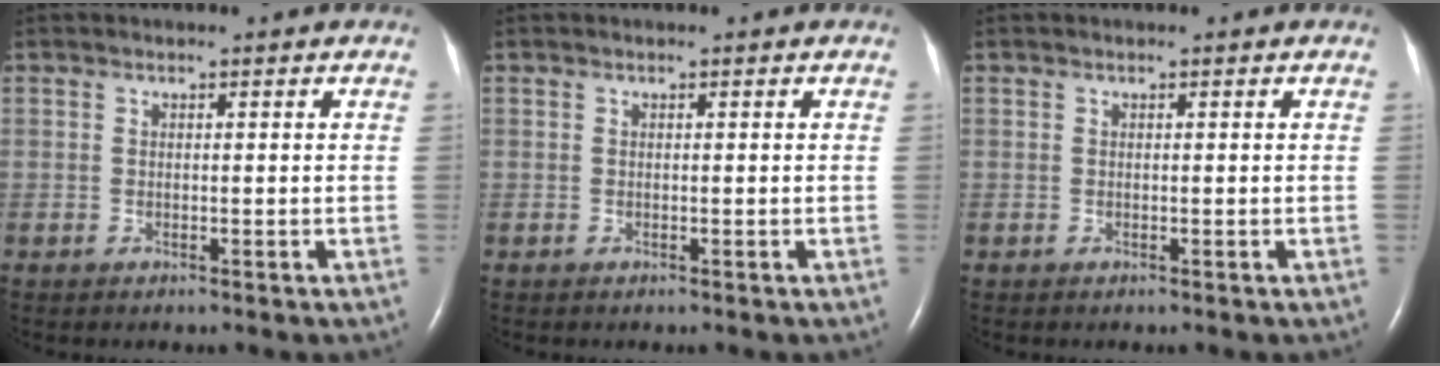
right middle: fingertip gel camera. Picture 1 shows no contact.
{"total": 0.0}
{"total": 0.0}